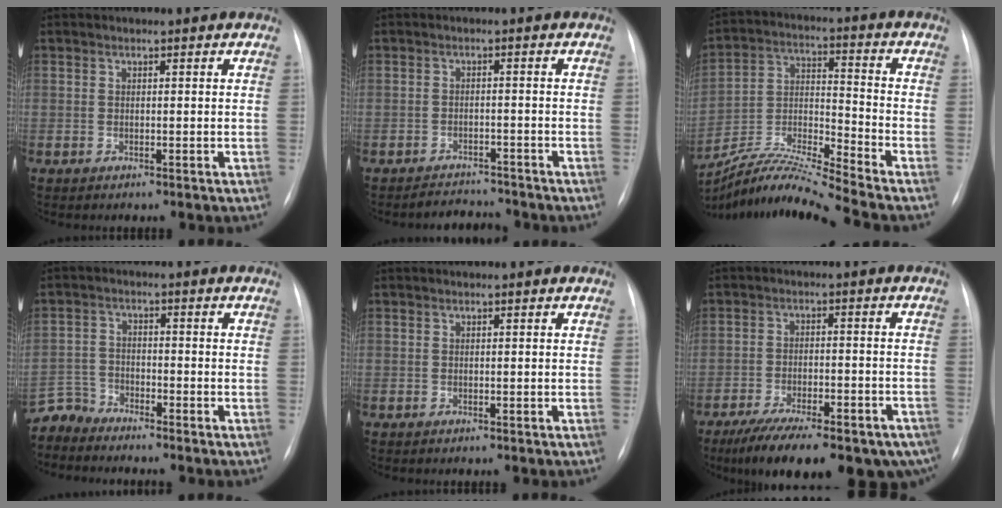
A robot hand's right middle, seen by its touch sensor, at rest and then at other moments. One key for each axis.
{"total": 3.6, "fx": -3.5, "fy": 0.7, "fz": -0.3, "tx": 0.004, "ty": 0.000, "tz": -0.051}
{"total": 12.8, "fx": -11.8, "fy": -2.6, "fz": 4.1, "tx": -0.078, "ty": 0.003, "tz": -0.223}
{"total": 4.1, "fx": -4.0, "fy": 0.3, "fz": -1.1, "tx": 0.021, "ty": -0.006, "tz": -0.078}
{"total": 0.0}
{"total": 22.2, "fx": -16.0, "fy": 7.1, "fz": 13.6, "tx": -0.167, "ty": -0.009, "tz": -0.216}